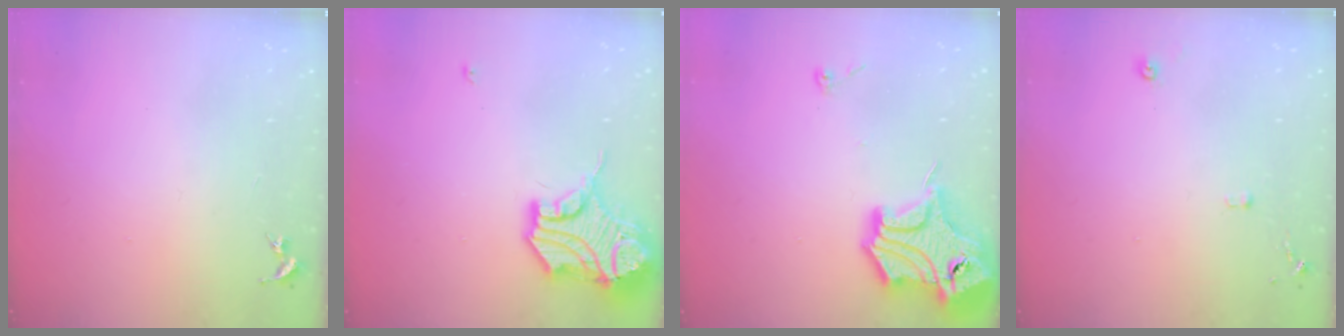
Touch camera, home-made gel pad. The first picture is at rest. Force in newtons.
{"total": 16.3, "press": 16.2, "slide": 2.1}
{"total": 17.4, "press": 17.3, "slide": 2.1}
{"total": 6.4, "press": 6.4, "slide": 0.6}